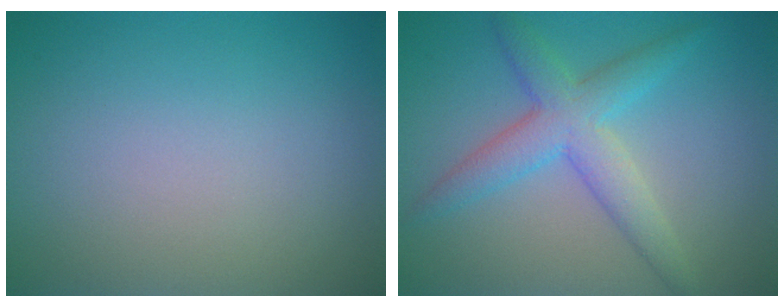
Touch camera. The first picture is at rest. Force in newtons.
{"total": 4.6, "press": 4.6, "slide": 0.2}